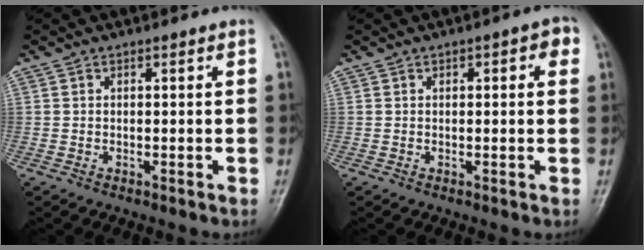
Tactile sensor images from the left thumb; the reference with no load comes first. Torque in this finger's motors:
{"motor_torque": [-0.22, -0.17, -0.45, -0.21, 0.00]}